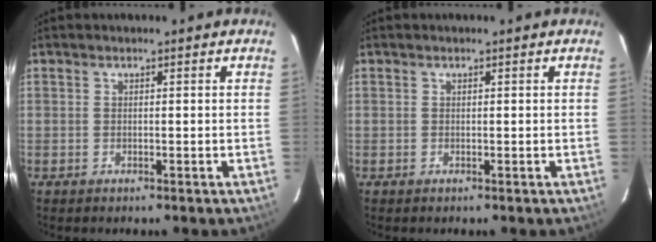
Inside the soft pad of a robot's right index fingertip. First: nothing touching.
{"total": 0.0}